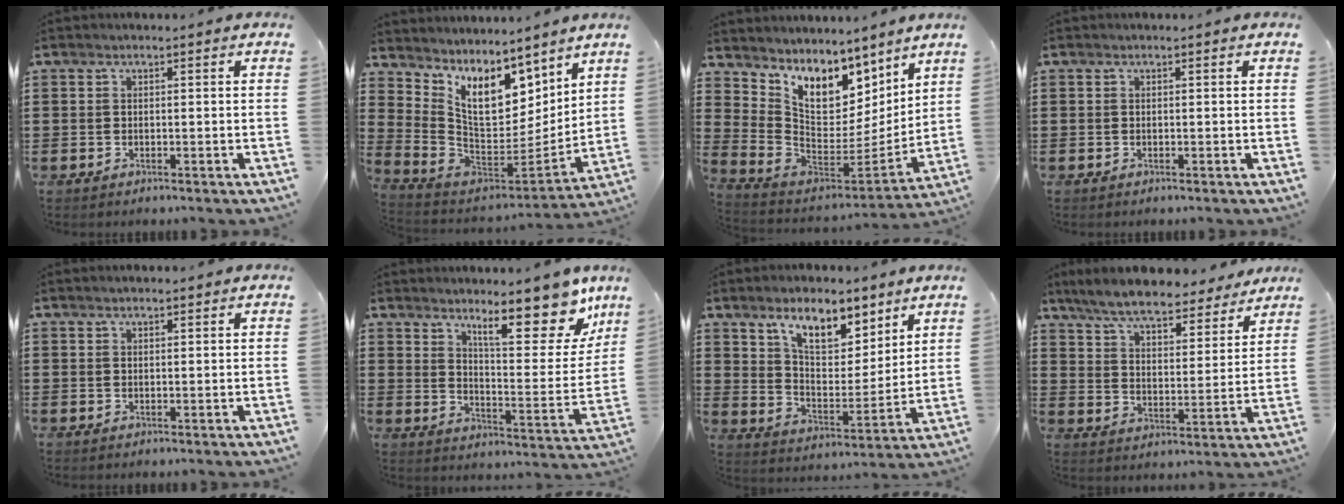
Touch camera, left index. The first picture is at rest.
{"total": 11.0, "force": [6.8, 5.3, 6.8], "torque": [-0.162, -0.050, 0.129]}
{"total": 9.4, "force": [6.4, 5.4, 4.3], "torque": [-0.113, -0.046, 0.123]}
{"total": 0.0}
{"total": 1.0, "force": [0.9, 0.1, 0.4], "torque": [-0.009, 0.002, 0.016]}
{"total": 14.1, "force": [9.9, 3.8, 9.2], "torque": [-0.138, -0.059, 0.161]}
{"total": 9.5, "force": [7.2, 3.8, 4.9], "torque": [-0.092, -0.026, 0.127]}
{"total": 8.0, "force": [7.3, 0.8, 3.0], "torque": [-0.090, -0.039, 0.129]}